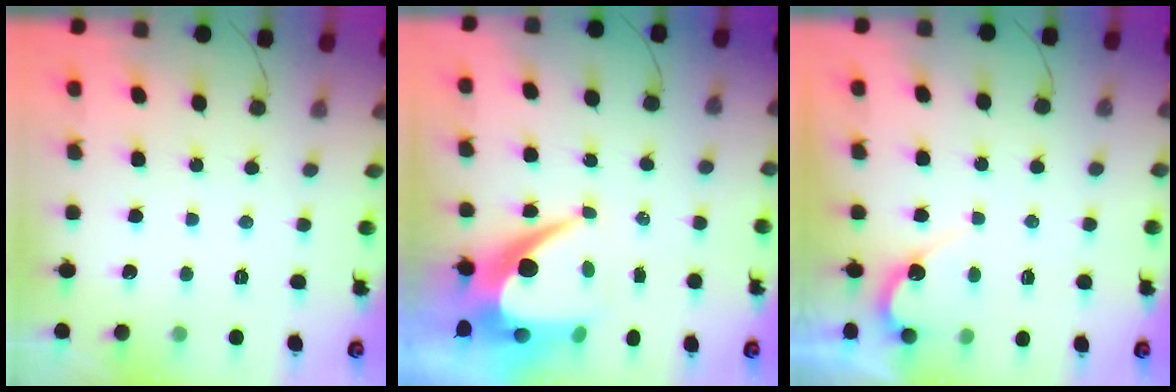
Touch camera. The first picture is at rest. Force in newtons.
{"total": 11.8, "press": 11.8, "slide": 1.0}
{"total": 4.5, "press": 4.5, "slide": 0.3}